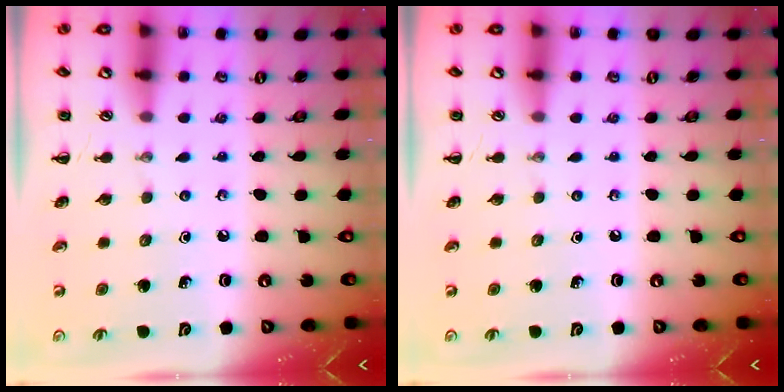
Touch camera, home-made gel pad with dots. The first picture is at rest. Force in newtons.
{"total": 0.0}